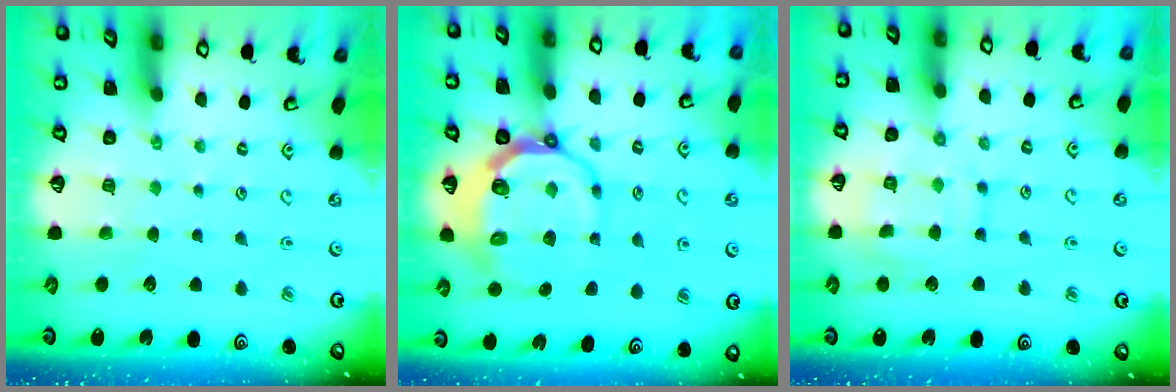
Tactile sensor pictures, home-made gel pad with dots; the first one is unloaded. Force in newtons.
{"total": 10.0, "press": 9.1, "slide": 4.0}
{"total": 11.8, "press": 11.8, "slide": 0.8}